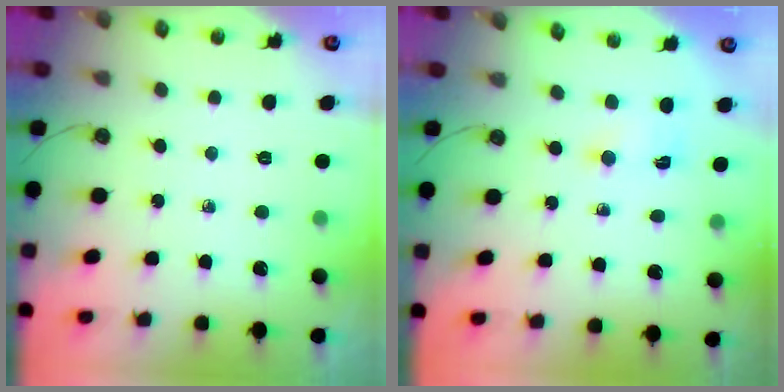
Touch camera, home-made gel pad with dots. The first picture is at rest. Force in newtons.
{"total": 1.0, "press": 0.9, "slide": 0.5}